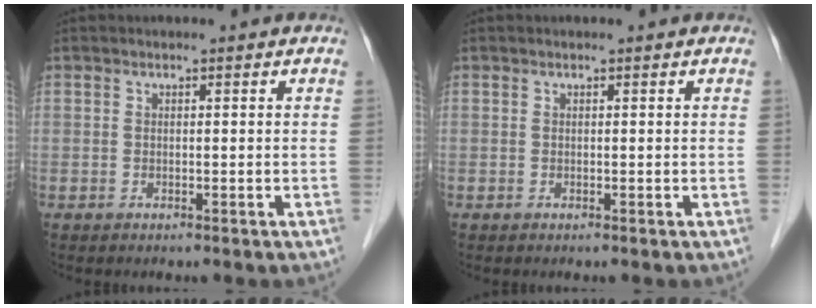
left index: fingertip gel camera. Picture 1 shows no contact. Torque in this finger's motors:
{"motor_torque": [0.01, 0.00, 0.00, -0.01]}